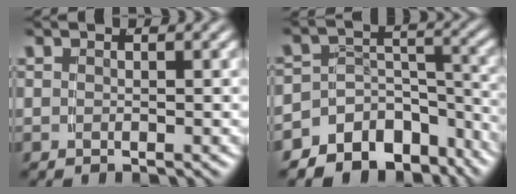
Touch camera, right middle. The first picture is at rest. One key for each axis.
{"total": 13.1, "fx": -9.1, "fy": 8.2, "fz": 4.7, "tx": -0.076, "ty": -0.027, "tz": -0.144}